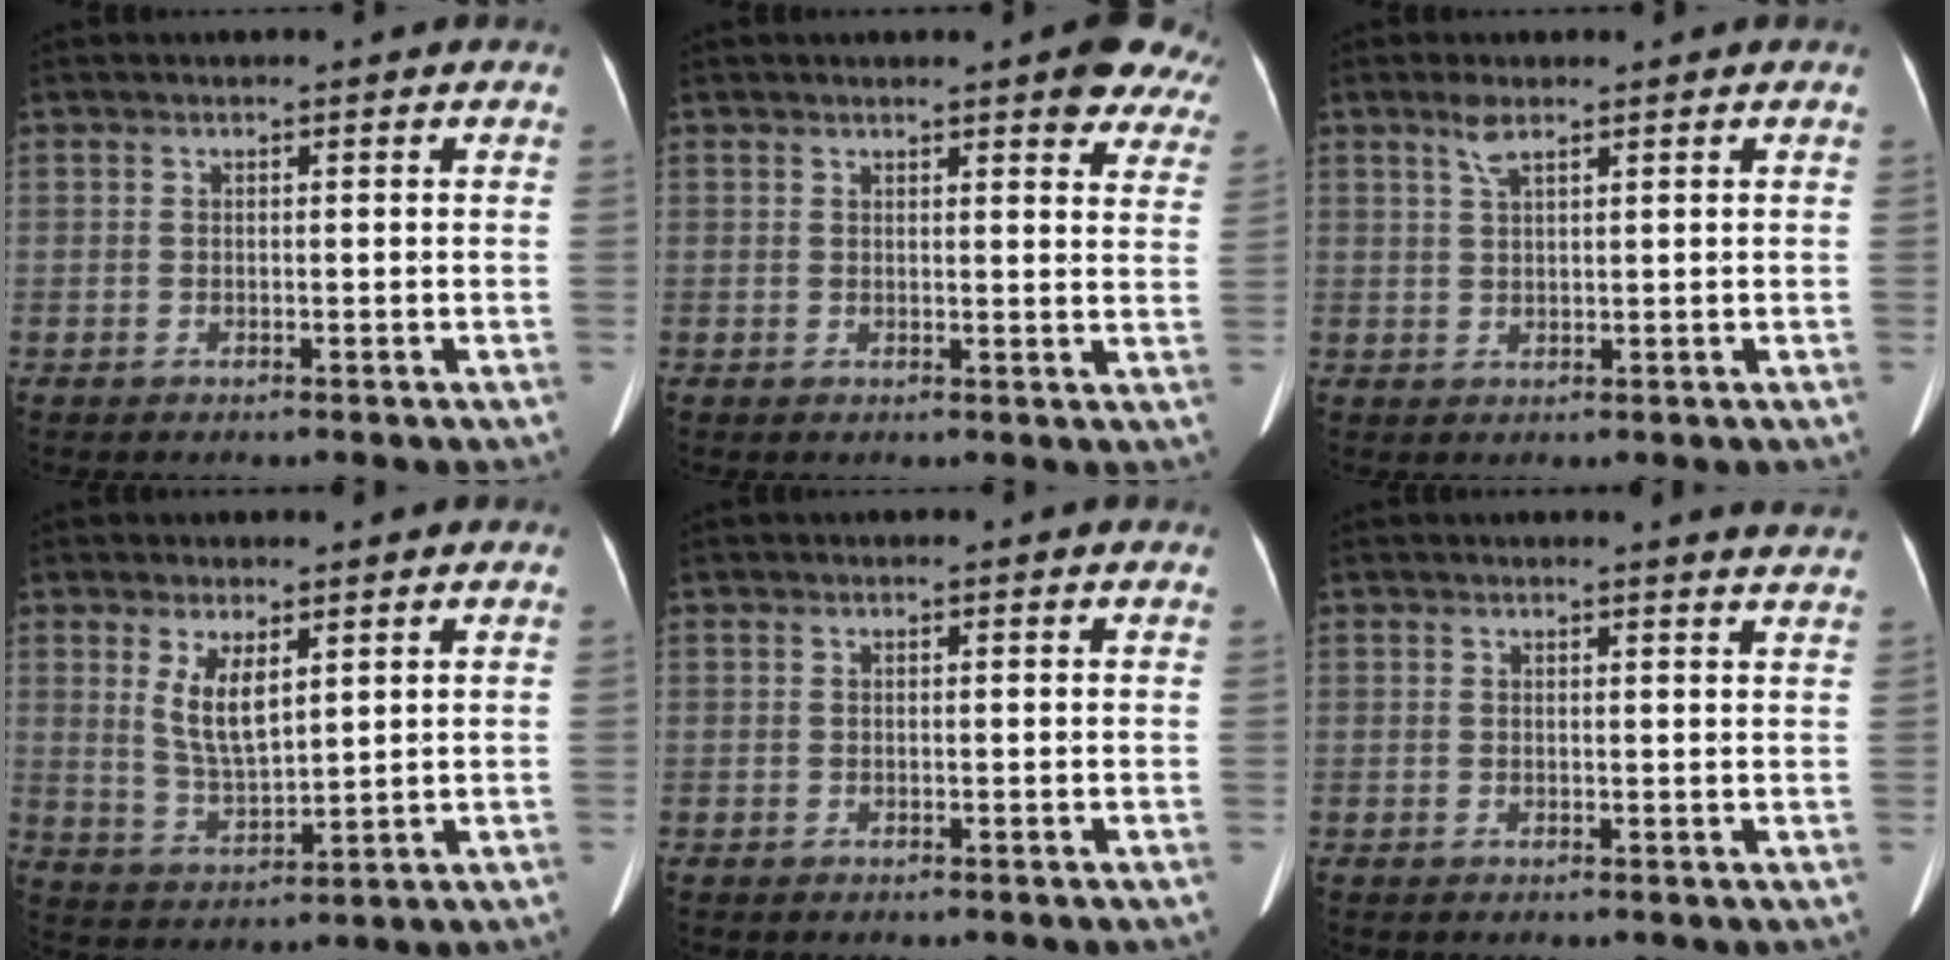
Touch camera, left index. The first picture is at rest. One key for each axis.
{"total": 8.2, "fx": 6.5, "fy": 1.8, "fz": 4.6, "tx": -0.032, "ty": -0.013, "tz": 0.056}
{"total": 2.3, "fx": 1.6, "fy": 0.6, "fz": 1.6, "tx": -0.038, "ty": 0.008, "tz": 0.039}
{"total": 6.1, "fx": 2.8, "fy": 2.0, "fz": 5.0, "tx": -0.103, "ty": -0.008, "tz": 0.064}
{"total": 0.6, "fx": 0.6, "fy": 0.1, "fz": 0.1, "tx": -0.008, "ty": 0.002, "tz": 0.001}
{"total": 5.3, "fx": 5.1, "fy": -0.4, "fz": 1.4, "tx": -0.015, "ty": -0.013, "tz": 0.032}